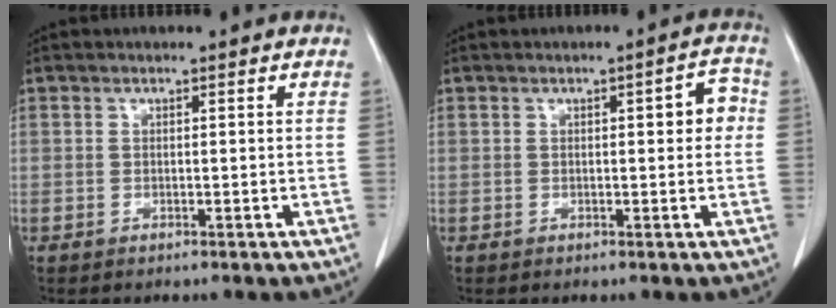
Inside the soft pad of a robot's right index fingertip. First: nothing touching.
{"total": 3.7, "force": [0.4, 1.2, 3.5], "torque": [-0.034, 0.012, 0.000]}